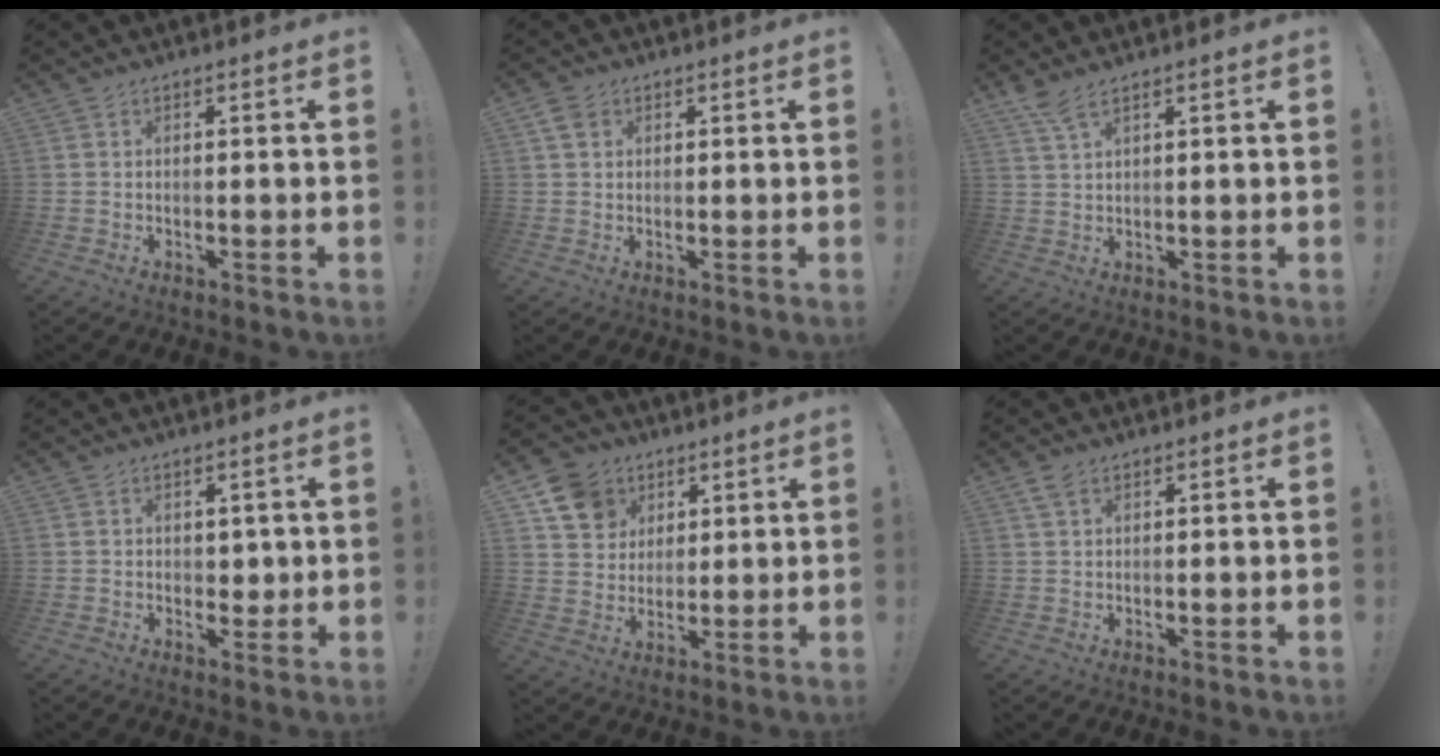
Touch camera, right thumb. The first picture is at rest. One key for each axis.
{"total": 4.0, "fx": 1.8, "fy": 3.2, "fz": 1.4, "tx": -0.010, "ty": -0.006, "tz": 0.033}
{"total": 4.2, "fx": 3.3, "fy": 0.7, "fz": 2.6, "tx": -0.050, "ty": -0.017, "tz": 0.058}
{"total": 2.5, "fx": 0.6, "fy": 2.3, "fz": 0.7, "tx": 0.006, "ty": -0.003, "tz": 0.008}
{"total": 12.3, "fx": 6.3, "fy": 10.0, "fz": 3.7, "tx": -0.051, "ty": -0.033, "tz": 0.126}
{"total": 2.4, "fx": 1.4, "fy": 1.2, "fz": 1.5, "tx": -0.031, "ty": 0.000, "tz": 0.027}